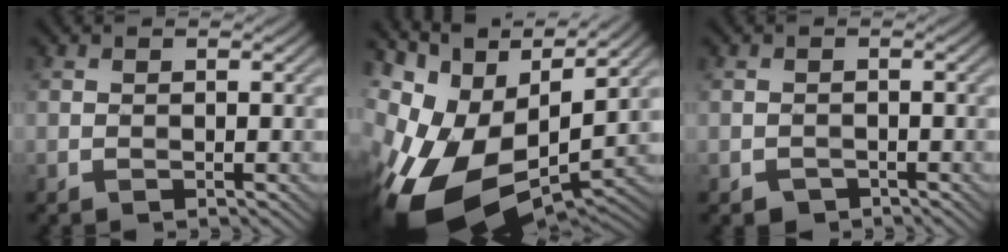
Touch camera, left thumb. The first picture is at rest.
{"total": 16.7, "force": [-2.5, 9.7, 13.4], "torque": [-0.293, -0.028, -0.024]}
{"total": 1.3, "force": [-1.0, 0.9, 0.3], "torque": [-0.004, -0.003, -0.019]}